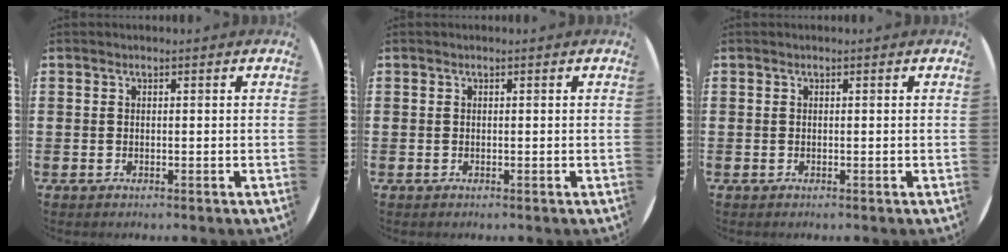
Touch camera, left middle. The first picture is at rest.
{"total": 0.0}
{"total": 0.0}